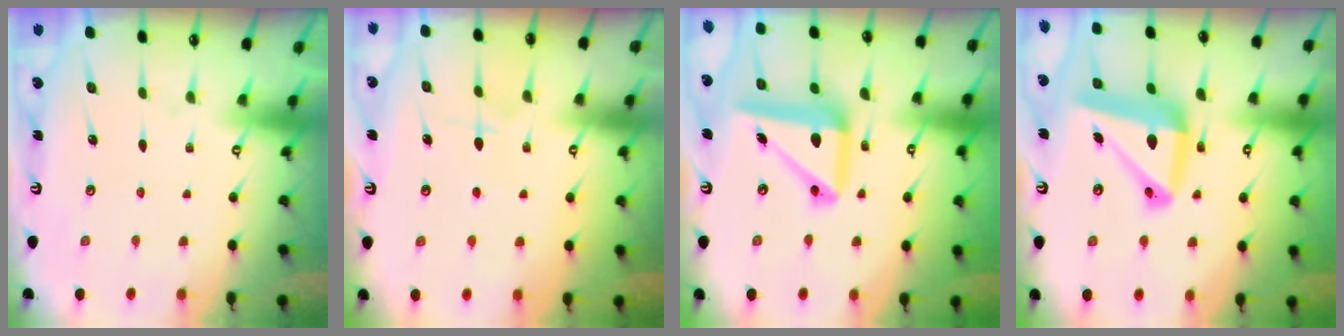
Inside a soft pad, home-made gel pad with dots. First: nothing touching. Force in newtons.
{"total": 5.6, "press": 5.5, "slide": 0.7}
{"total": 15.7, "press": 15.5, "slide": 2.4}
{"total": 16.6, "press": 16.4, "slide": 2.2}